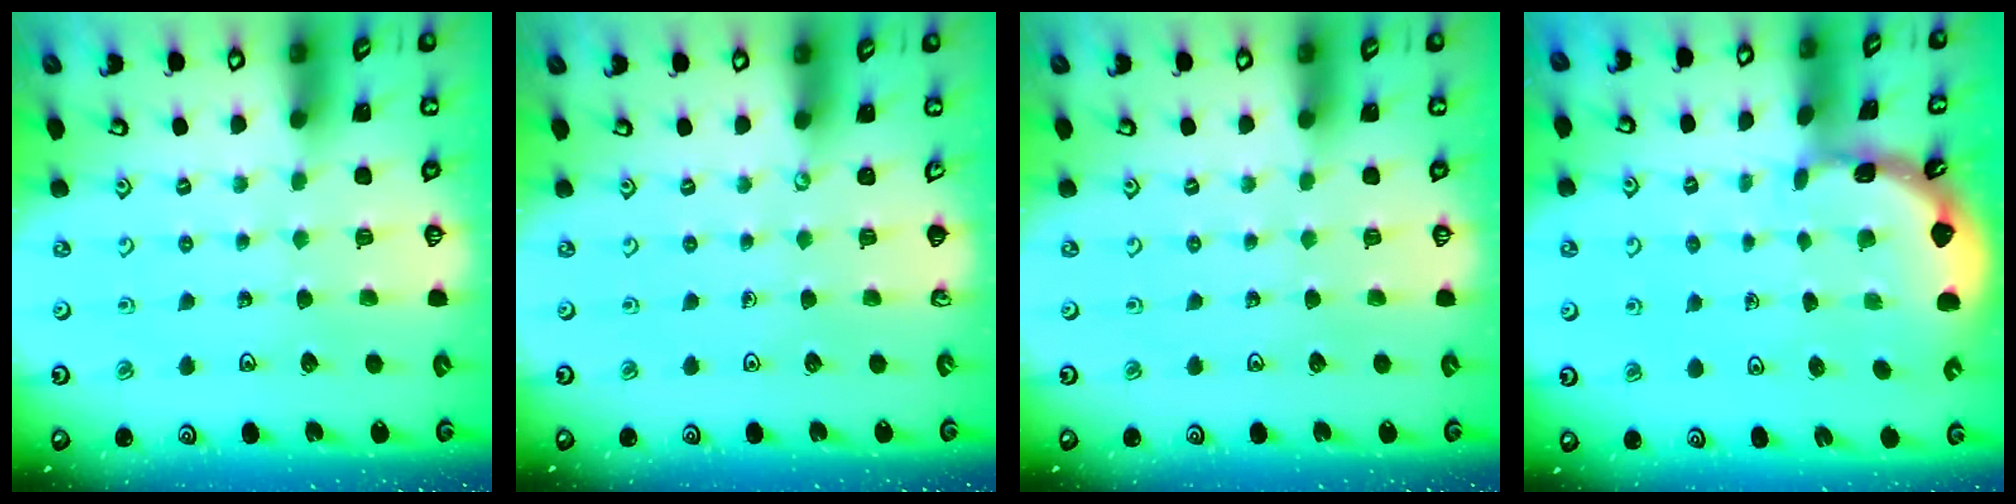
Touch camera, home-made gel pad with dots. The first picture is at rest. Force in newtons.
{"total": 0.0}
{"total": 0.0}
{"total": 1.8, "press": 1.8, "slide": 0.1}